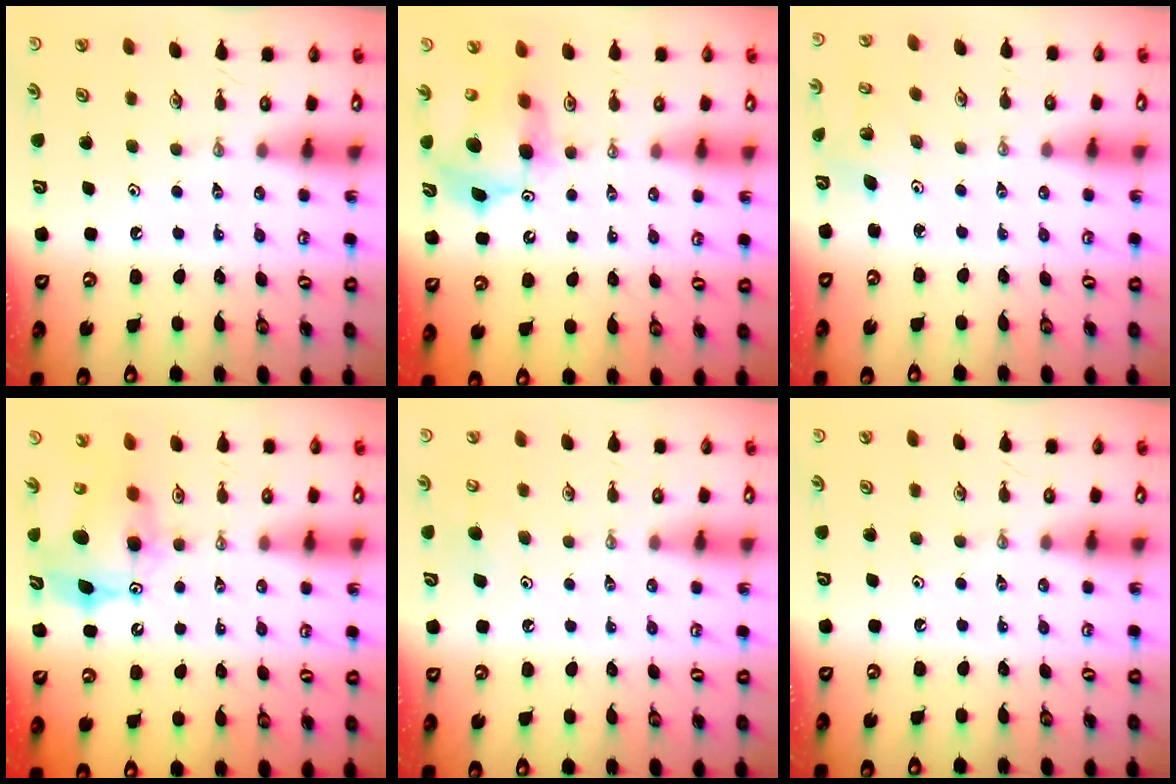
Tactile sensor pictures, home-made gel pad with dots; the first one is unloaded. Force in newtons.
{"total": 10.2, "press": 10.2, "slide": 1.1}
{"total": 2.7, "press": 2.7, "slide": 0.2}
{"total": 10.4, "press": 10.4, "slide": 0.6}
{"total": 6.1, "press": 6.0, "slide": 0.9}
{"total": 0.0}